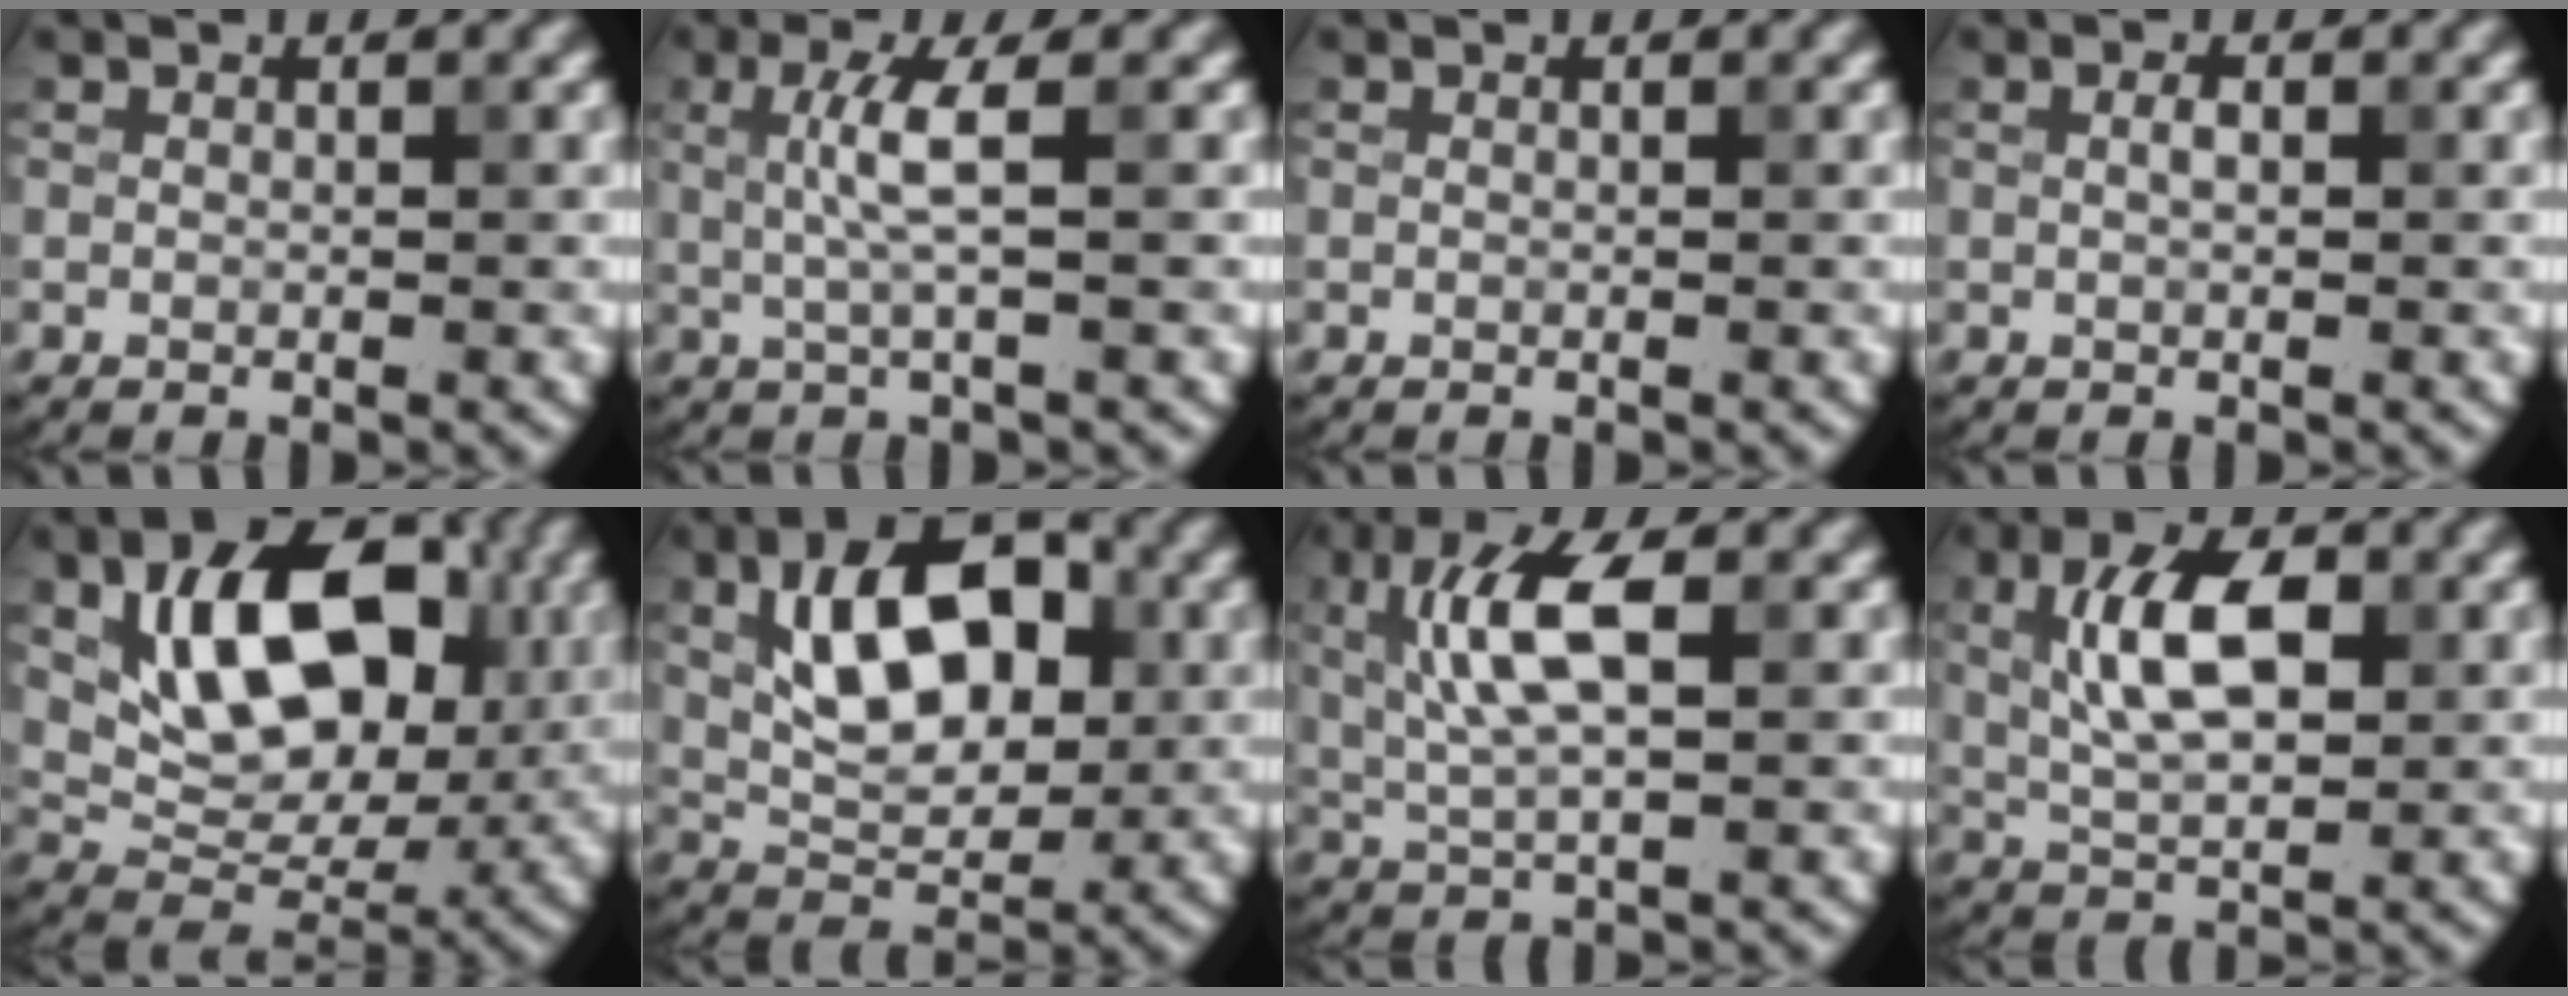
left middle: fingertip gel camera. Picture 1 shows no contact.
{"total": 3.4, "force": [0.5, 0.6, 3.3], "torque": [-0.071, -0.001, 0.009]}
{"total": 0.0}
{"total": 0.8, "force": [0.1, 0.3, 0.8], "torque": [-0.016, 0.002, 0.003]}
{"total": 10.8, "force": [2.7, 6.8, 7.9], "torque": [-0.132, -0.004, 0.047]}
{"total": 9.1, "force": [1.9, 5.0, 7.3], "torque": [-0.123, 0.009, 0.026]}
{"total": 6.5, "force": [1.4, 2.3, 5.9], "torque": [-0.116, 0.011, 0.025]}
{"total": 6.5, "force": [1.2, 3.0, 5.7], "torque": [-0.104, 0.009, 0.020]}